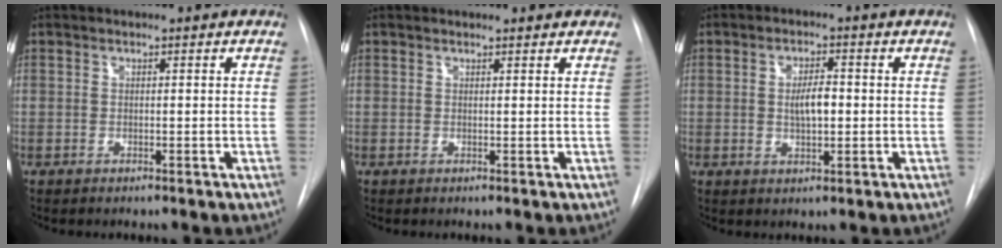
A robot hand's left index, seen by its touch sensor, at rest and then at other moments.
{"total": 2.7, "force": [2.5, 0.7, 0.6], "torque": [-0.011, 0.009, 0.022]}
{"total": 3.9, "force": [-0.5, 1.3, 3.7], "torque": [-0.063, -0.004, -0.005]}